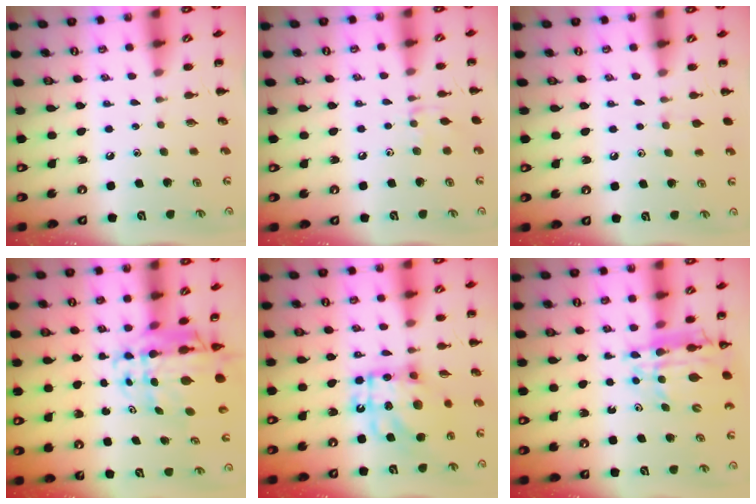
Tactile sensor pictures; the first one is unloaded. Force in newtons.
{"total": 5.0, "press": 4.9, "slide": 1.0}
{"total": 5.7, "press": 5.5, "slide": 1.8}
{"total": 9.5, "press": 9.0, "slide": 3.0}
{"total": 15.7, "press": 15.6, "slide": 1.5}
{"total": 13.5, "press": 12.9, "slide": 3.8}